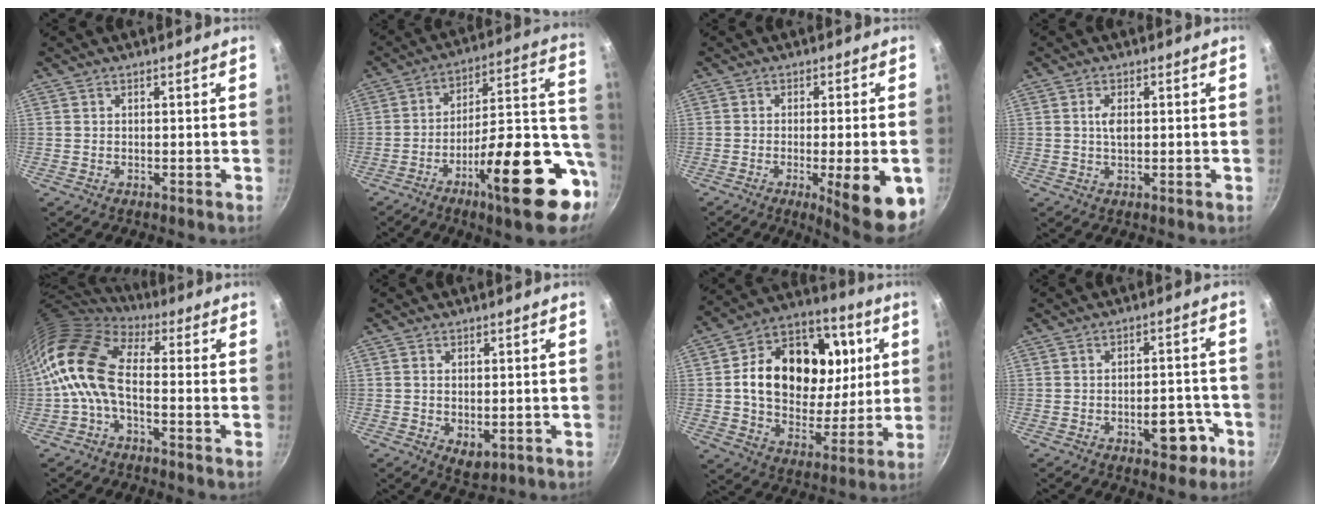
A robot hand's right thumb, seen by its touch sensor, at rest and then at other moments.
{"total": 23.3, "force": [-8.1, 7.4, 20.6], "torque": [-0.251, 0.038, -0.120]}
{"total": 12.6, "force": [-4.2, 2.5, 11.6], "torque": [-0.142, 0.003, -0.051]}
{"total": 2.7, "force": [0.3, 1.2, 2.4], "torque": [-0.045, 0.002, 0.004]}
{"total": 12.1, "force": [-1.9, 6.4, 10.1], "torque": [-0.187, 0.030, -0.055]}
{"total": 4.0, "force": [-0.5, 2.4, 3.1], "torque": [-0.046, -0.015, -0.003]}
{"total": 24.6, "force": [4.8, 17.7, 16.4], "torque": [-0.227, 0.004, 0.069]}
{"total": 7.3, "force": [-3.3, 3.8, 5.3], "torque": [-0.044, 0.025, -0.036]}